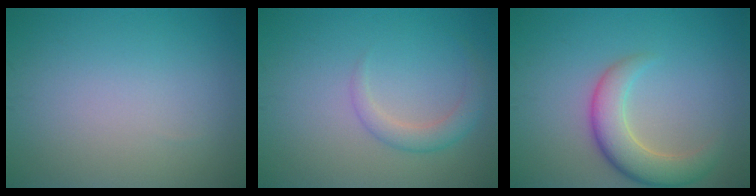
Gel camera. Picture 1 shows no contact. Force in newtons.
{"total": 2.3, "press": 2.2, "slide": 0.1}
{"total": 4.9, "press": 4.8, "slide": 0.5}